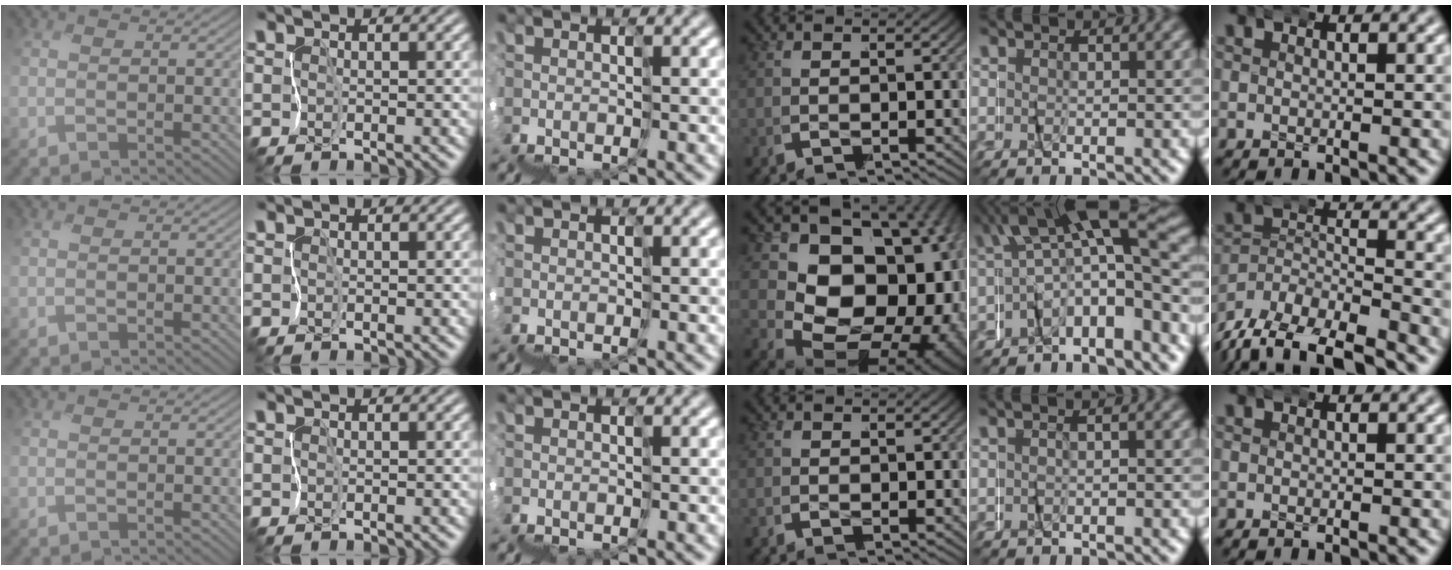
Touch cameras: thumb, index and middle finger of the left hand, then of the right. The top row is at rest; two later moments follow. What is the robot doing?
{"motion": "wrap", "object": "netting"}